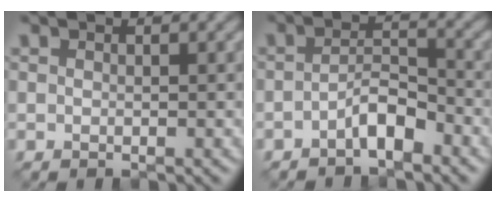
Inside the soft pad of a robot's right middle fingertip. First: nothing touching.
{"total": 2.9, "force": [-1.7, 0.9, 2.1], "torque": [-0.037, 0.009, -0.035]}